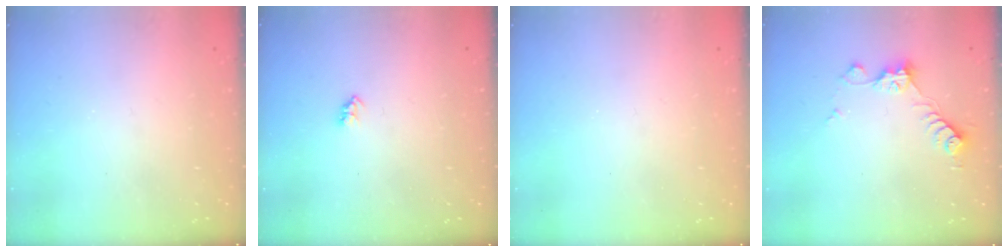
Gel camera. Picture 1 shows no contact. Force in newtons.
{"total": 2.1, "press": 2.1, "slide": 0.4}
{"total": 0.0}
{"total": 8.1, "press": 8.1, "slide": 0.2}